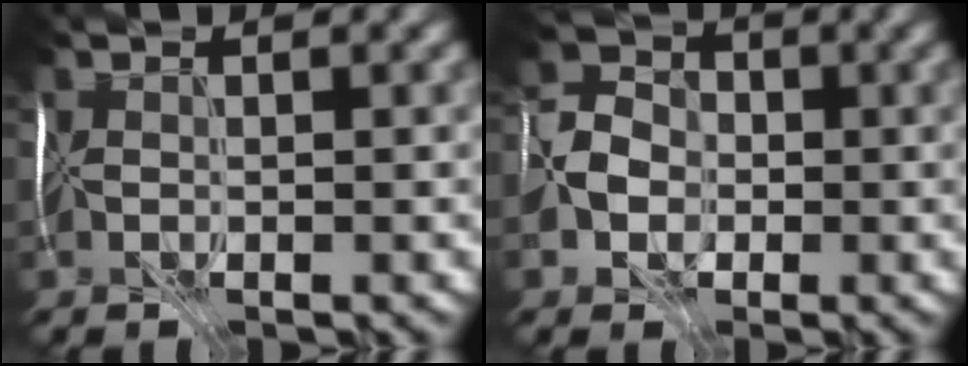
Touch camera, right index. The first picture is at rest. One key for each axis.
{"total": 2.8, "fx": -0.9, "fy": 2.5, "fz": 0.8, "tx": -0.010, "ty": 0.009, "tz": -0.023}